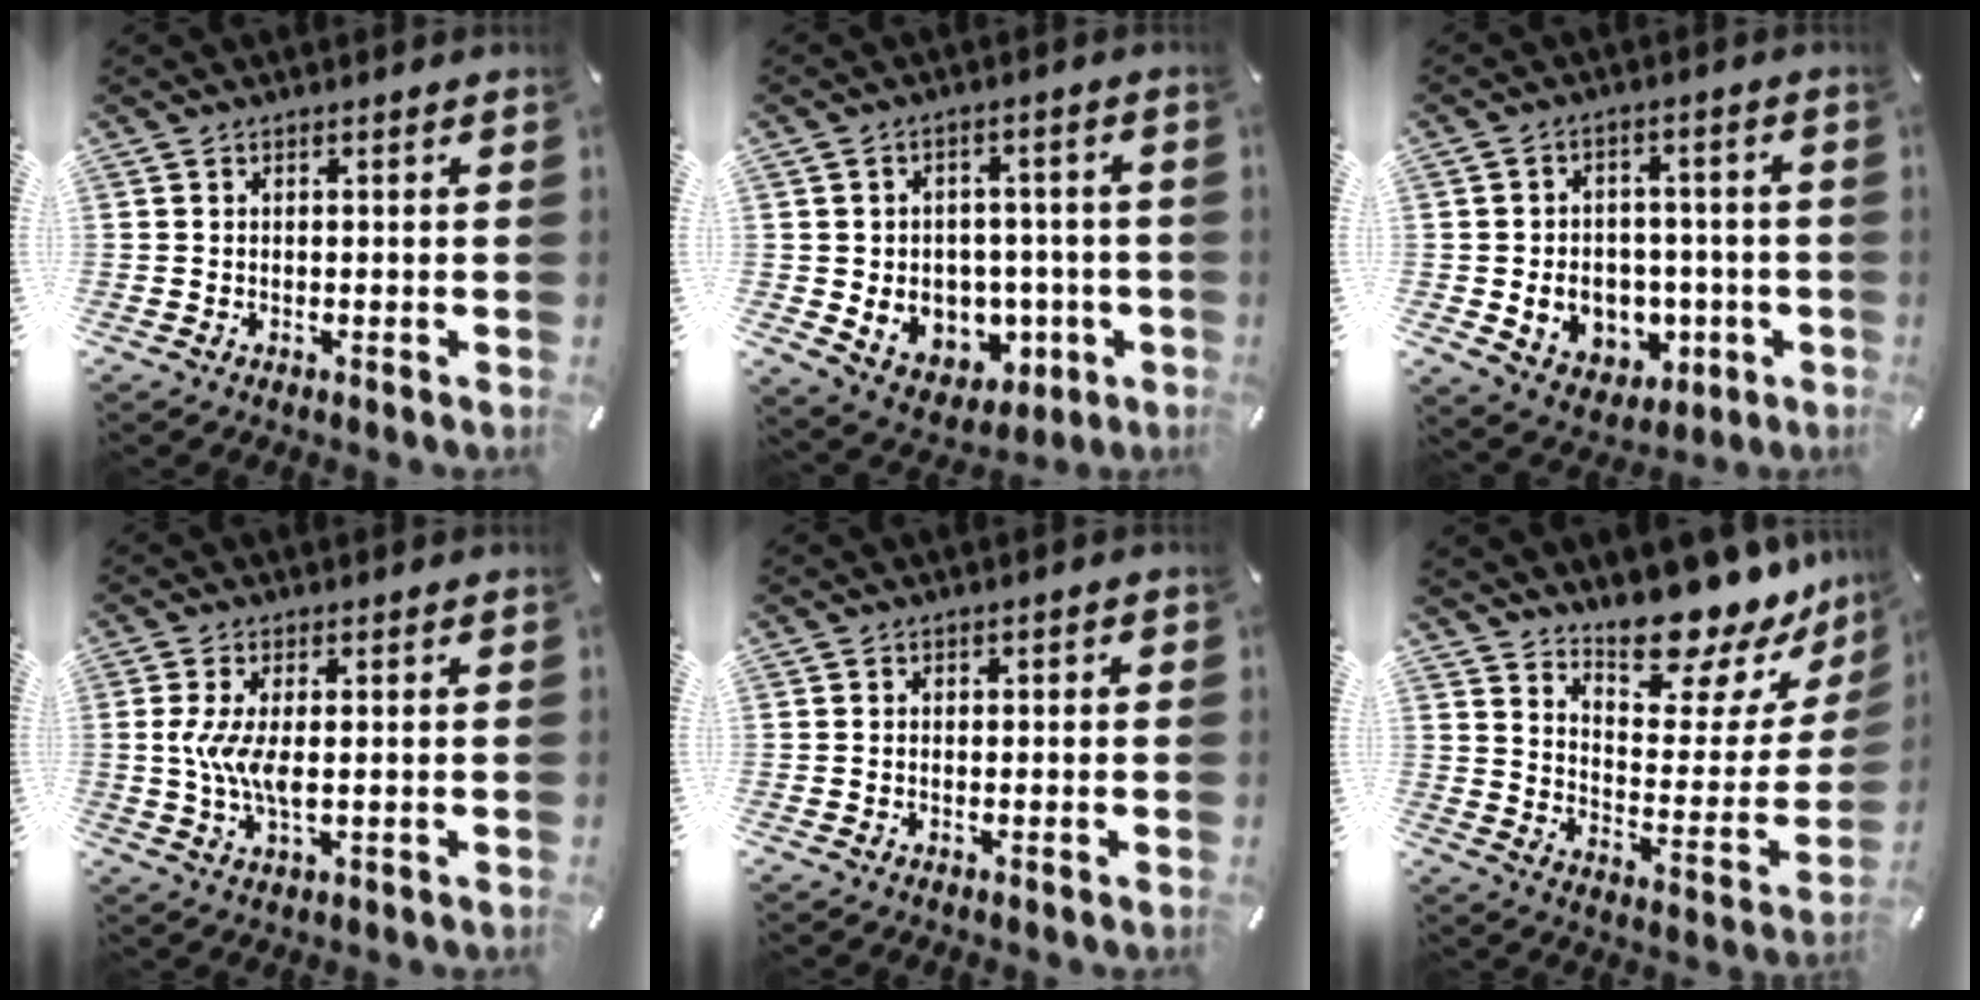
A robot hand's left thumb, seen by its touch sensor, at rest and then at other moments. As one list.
[{"total": 8.8, "force": [-0.6, 8.4, 2.7], "torque": [-0.024, -0.008, 0.005]}, {"total": 9.4, "force": [-1.3, 8.5, 3.7], "torque": [-0.058, 0.005, -0.010]}, {"total": 7.0, "force": [0.2, 2.8, 6.4], "torque": [-0.146, -0.003, -0.002]}, {"total": 0.7, "force": [-0.4, 0.5, 0.3], "torque": [-0.006, 0.003, -0.008]}, {"total": 18.4, "force": [16.5, 5.0, 6.5], "torque": [-0.076, -0.147, 0.275]}]